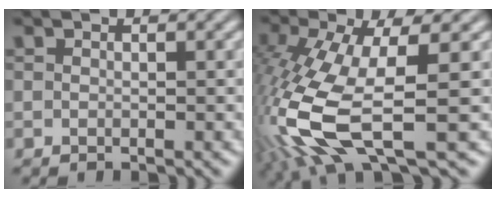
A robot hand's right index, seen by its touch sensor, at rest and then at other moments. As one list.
[{"total": 8.9, "force": [-2.1, 3.5, 7.9], "torque": [-0.190, -0.047, -0.005]}]